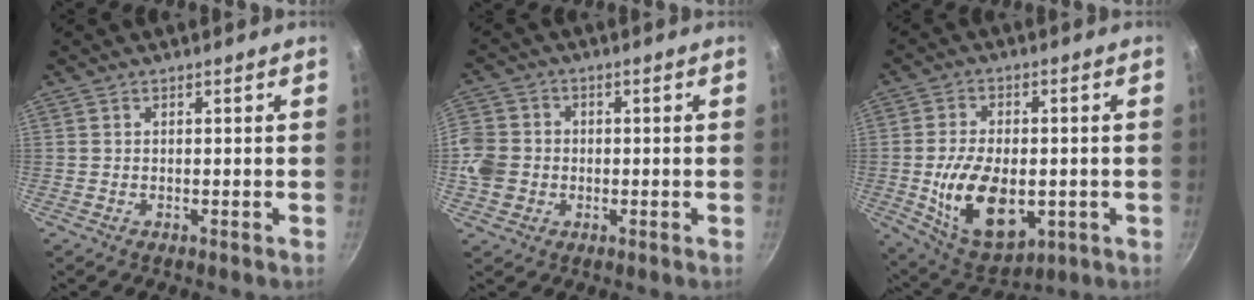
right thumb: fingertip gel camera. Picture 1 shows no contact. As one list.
[{"total": 8.2, "force": [-1.2, 7.4, 3.3], "torque": [-0.055, 0.015, -0.037]}, {"total": 16.1, "force": [-2.3, 9.6, 12.7], "torque": [-0.204, -0.006, -0.024]}]